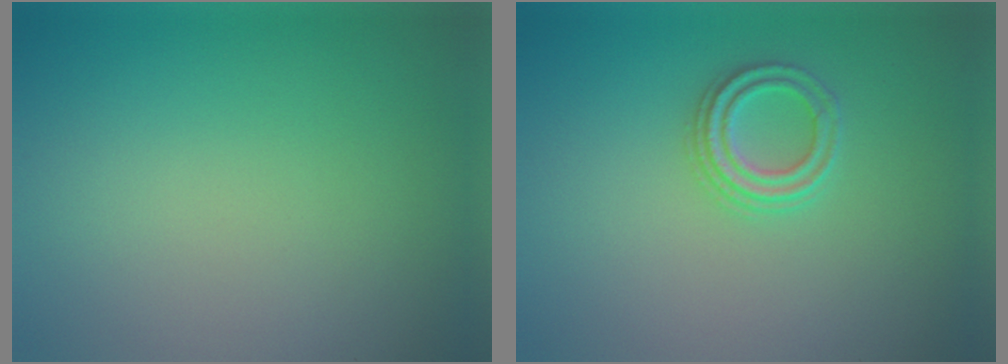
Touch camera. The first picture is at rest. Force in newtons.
{"total": 2.3, "press": 2.2, "slide": 0.8}